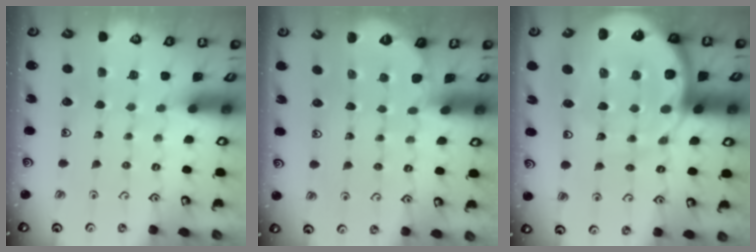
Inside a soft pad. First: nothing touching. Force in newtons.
{"total": 0.0}
{"total": 17.4, "press": 17.3, "slide": 2.0}